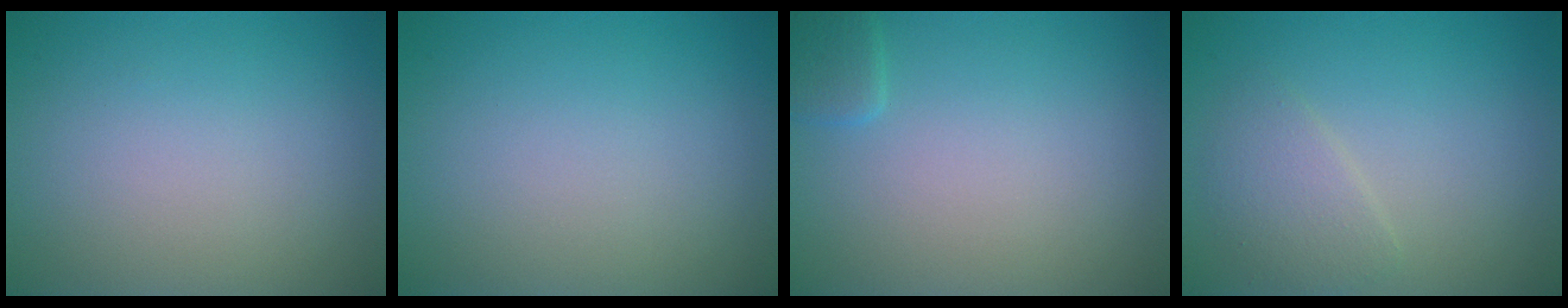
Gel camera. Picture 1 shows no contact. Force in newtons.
{"total": 0.0}
{"total": 1.3, "press": 1.3, "slide": 0.2}
{"total": 2.2, "press": 2.2, "slide": 0.1}